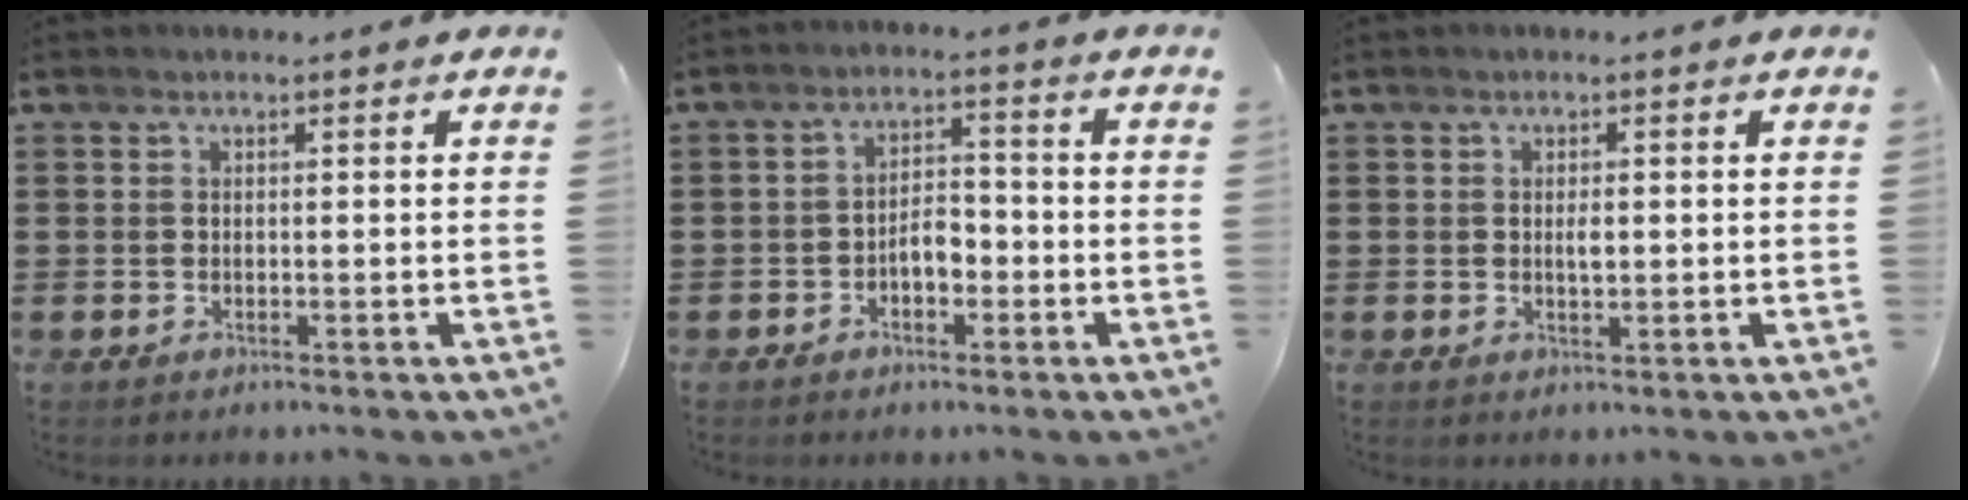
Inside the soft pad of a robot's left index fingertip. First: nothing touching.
{"total": 3.8, "force": [-1.6, 1.9, 2.8], "torque": [-0.052, 0.008, -0.032]}
{"total": 1.6, "force": [0.1, 0.5, 1.5], "torque": [-0.029, 0.002, 0.001]}